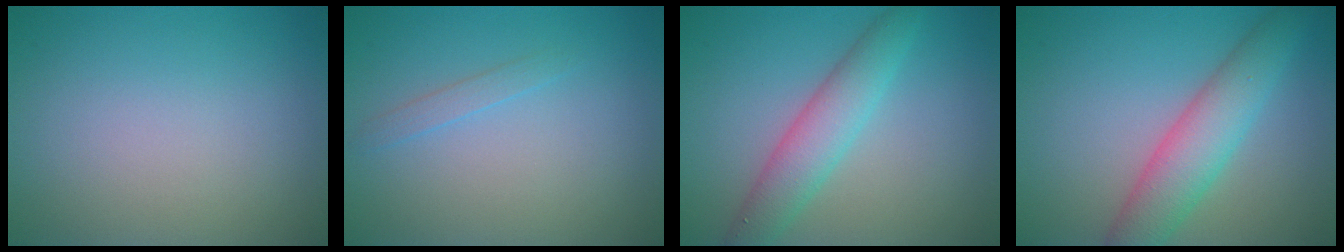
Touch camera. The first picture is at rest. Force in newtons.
{"total": 0.9, "press": 0.9, "slide": 0.1}
{"total": 4.1, "press": 4.1, "slide": 0.0}
{"total": 5.1, "press": 5.1, "slide": 0.2}